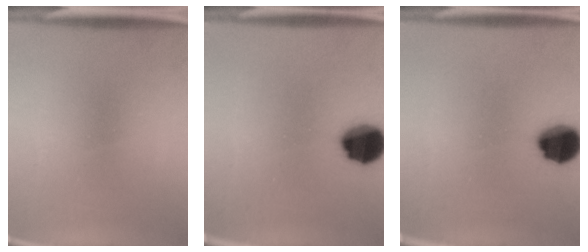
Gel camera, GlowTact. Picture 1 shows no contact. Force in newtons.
{"total": 11.6}
{"total": 10.8}